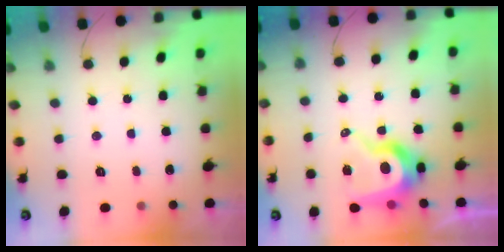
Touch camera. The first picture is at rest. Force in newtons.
{"total": 11.7, "press": 11.6, "slide": 1.1}